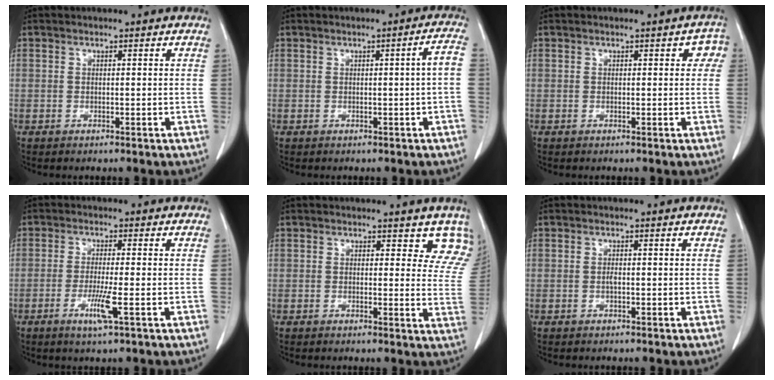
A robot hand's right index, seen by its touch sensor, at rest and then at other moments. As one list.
[{"total": 2.6, "force": [-0.3, -0.2, 2.6], "torque": [-0.031, 0.003, -0.002]}, {"total": 2.7, "force": [0.8, 1.6, 2.1], "torque": [-0.012, 0.014, 0.004]}, {"total": 4.6, "force": [-1.8, -0.3, 4.2], "torque": [-0.085, -0.013, -0.035]}, {"total": 6.8, "force": [5.9, 3.1, 1.5], "torque": [0.018, -0.022, 0.036]}, {"total": 0.6, "force": [-0.1, 0.1, 0.6], "torque": [-0.014, 0.000, -0.003]}]